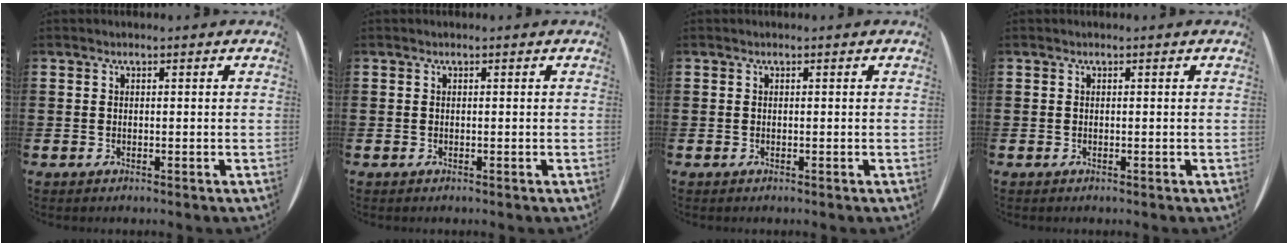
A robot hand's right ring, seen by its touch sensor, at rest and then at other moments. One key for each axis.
{"total": 0.0}
{"total": 0.0}
{"total": 0.0}